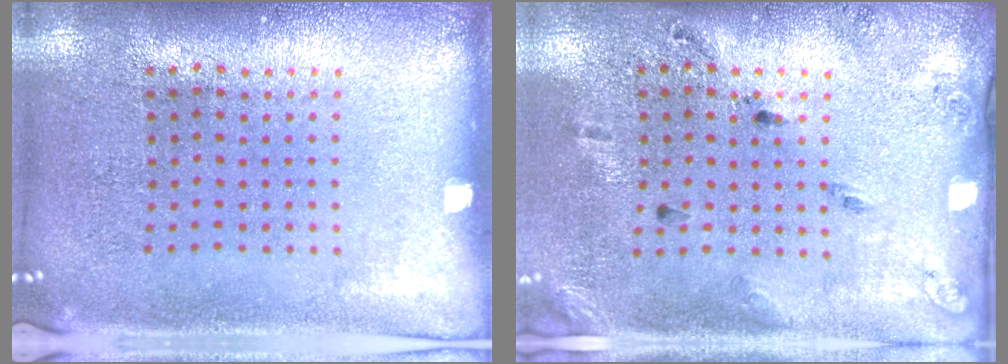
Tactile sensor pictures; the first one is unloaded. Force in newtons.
{"total": 1.8, "press": 1.1, "slide": 1.5}